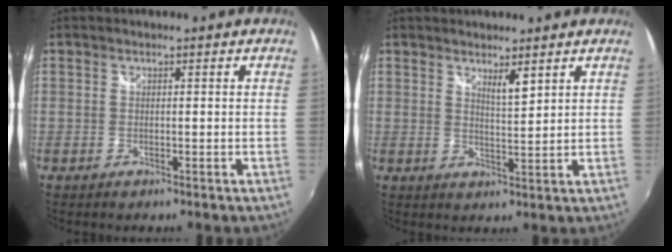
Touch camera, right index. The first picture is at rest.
{"total": 3.3, "force": [2.4, 0.4, 2.3], "torque": [-0.037, -0.005, 0.038]}